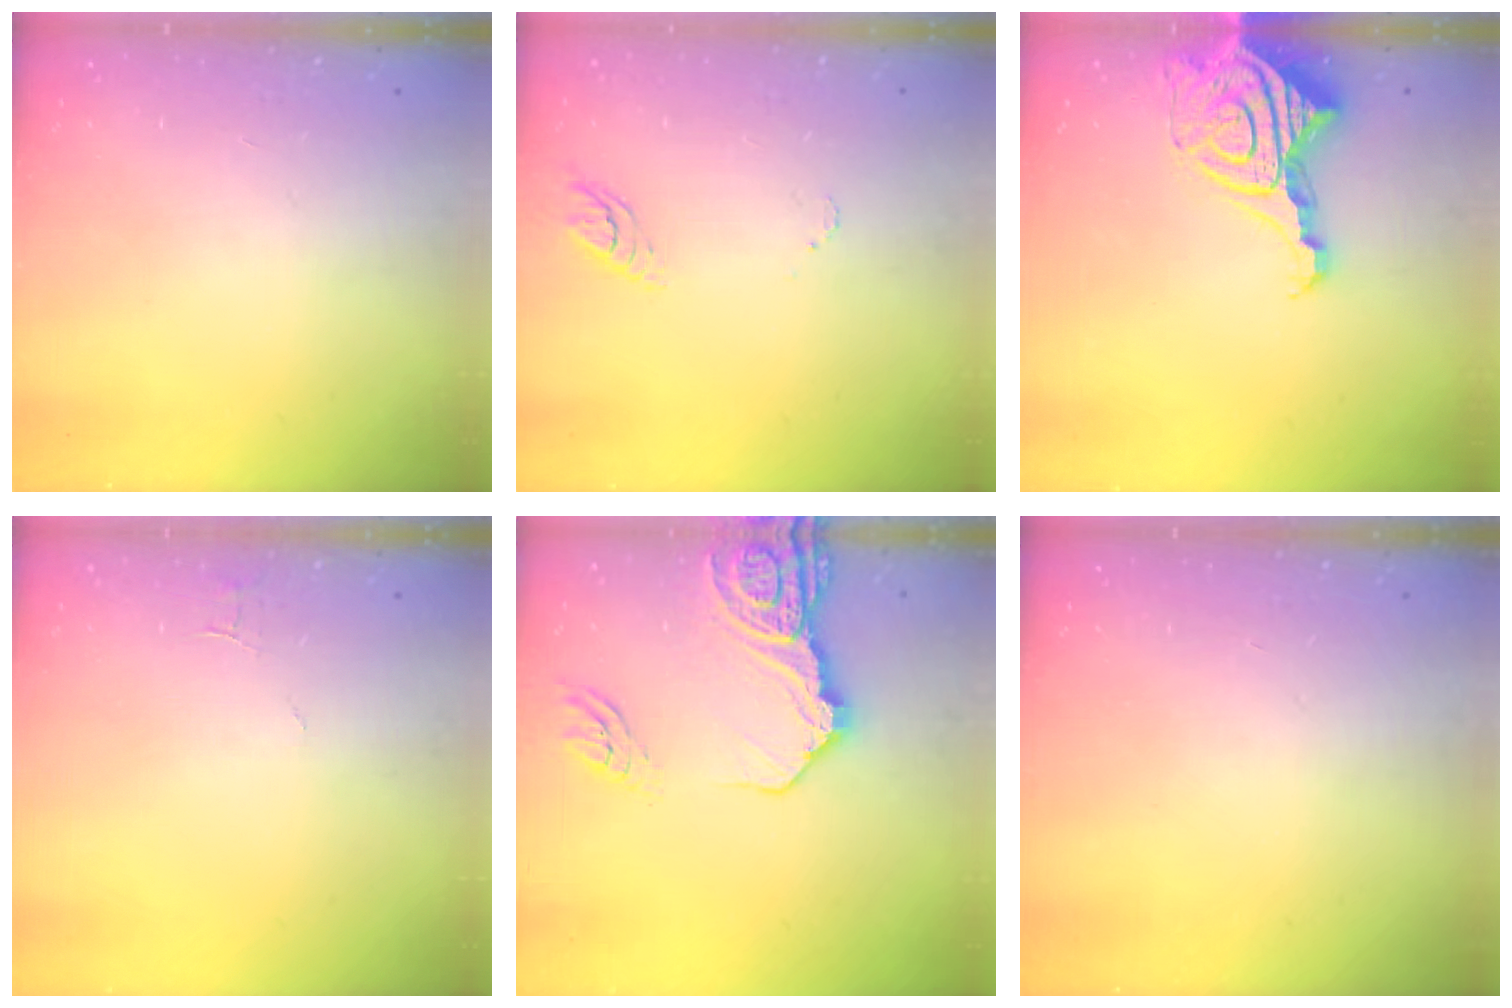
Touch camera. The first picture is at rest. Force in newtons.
{"total": 3.6, "press": 3.6, "slide": 0.5}
{"total": 14.2, "press": 14.2, "slide": 1.4}
{"total": 3.0, "press": 3.0, "slide": 0.2}
{"total": 16.7, "press": 16.6, "slide": 1.9}
{"total": 0.0}